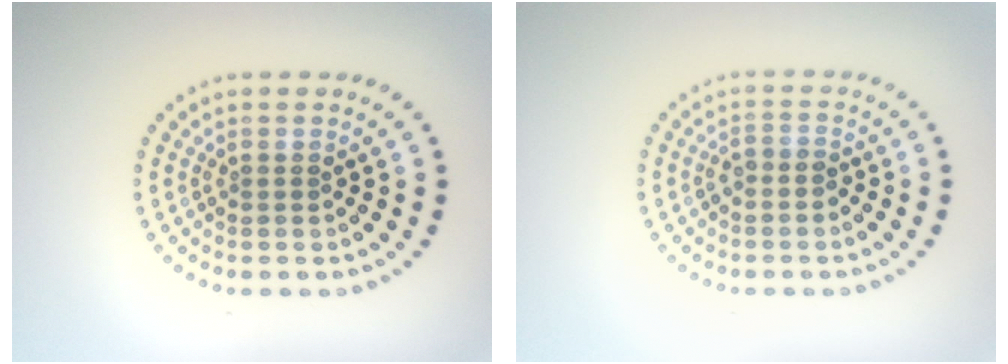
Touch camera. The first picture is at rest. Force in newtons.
{"total": 1.5, "press": 1.3, "slide": 0.7}